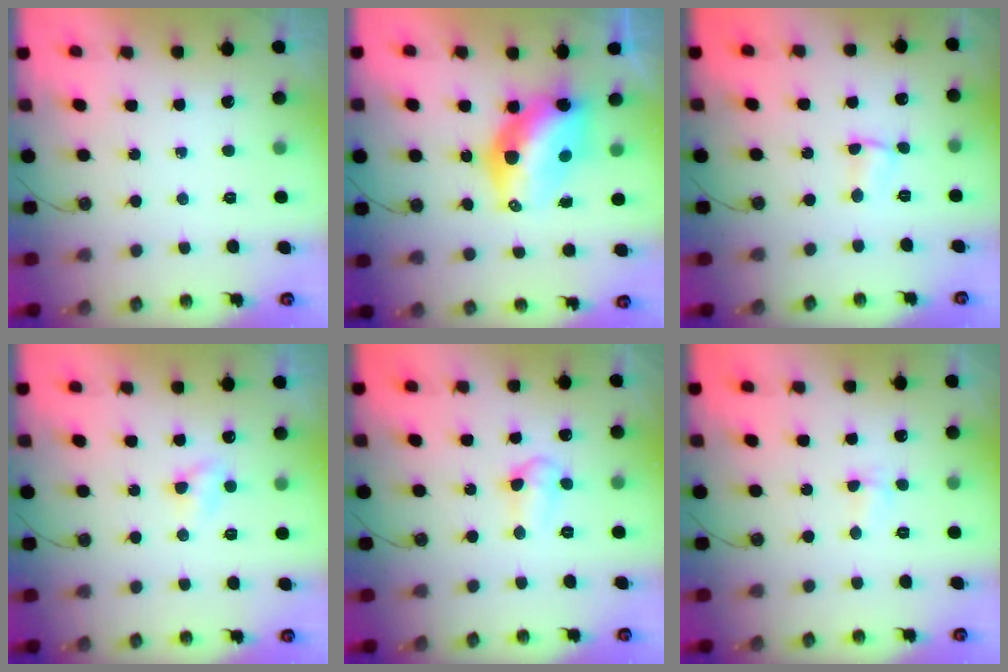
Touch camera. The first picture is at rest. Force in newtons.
{"total": 11.3, "press": 11.3, "slide": 0.9}
{"total": 2.9, "press": 0.9, "slide": 2.7}
{"total": 4.0, "press": 4.0, "slide": 0.6}
{"total": 6.5, "press": 5.4, "slide": 3.7}
{"total": 2.5, "press": 2.1, "slide": 1.4}